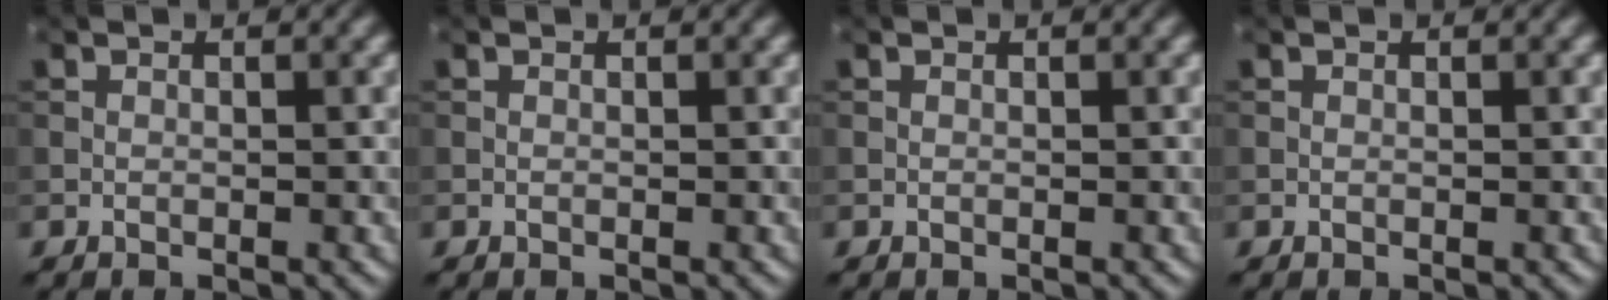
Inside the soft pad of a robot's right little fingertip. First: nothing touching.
{"total": 0.0}
{"total": 0.0}
{"total": 0.0}